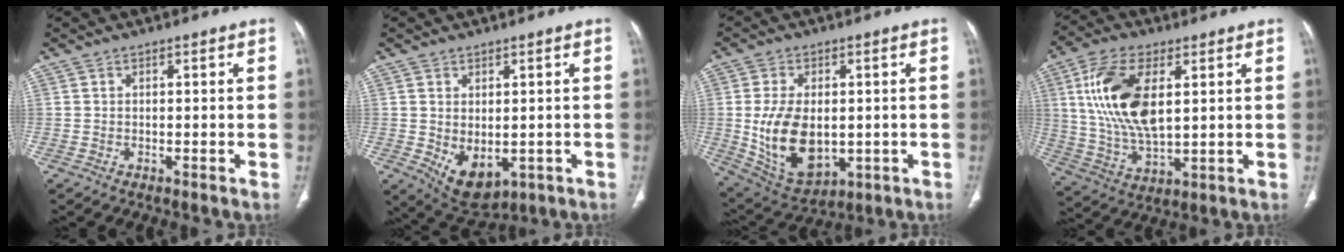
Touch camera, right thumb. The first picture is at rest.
{"total": 8.0, "force": [-1.5, 5.0, 6.0], "torque": [-0.081, -0.006, 0.002]}
{"total": 14.9, "force": [-1.0, 9.4, 11.6], "torque": [-0.193, -0.008, 0.013]}
{"total": 16.5, "force": [4.1, 8.1, 13.8], "torque": [-0.272, -0.013, 0.084]}